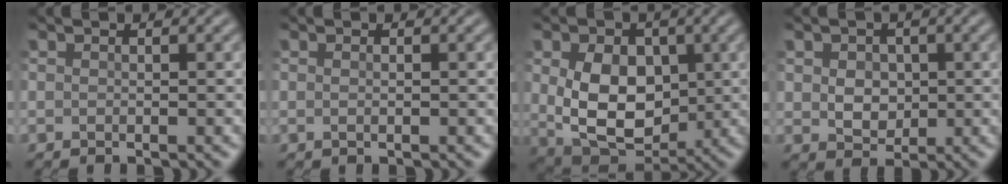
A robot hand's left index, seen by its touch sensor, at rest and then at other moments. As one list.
[{"total": 0.6, "force": [0.0, 0.2, 0.6], "torque": [-0.012, -0.002, 0.001]}, {"total": 8.6, "force": [0.7, 6.2, 5.9], "torque": [-0.117, -0.017, 0.020]}, {"total": 3.2, "force": [0.5, 2.6, 1.9], "torque": [-0.037, 0.000, 0.004]}]